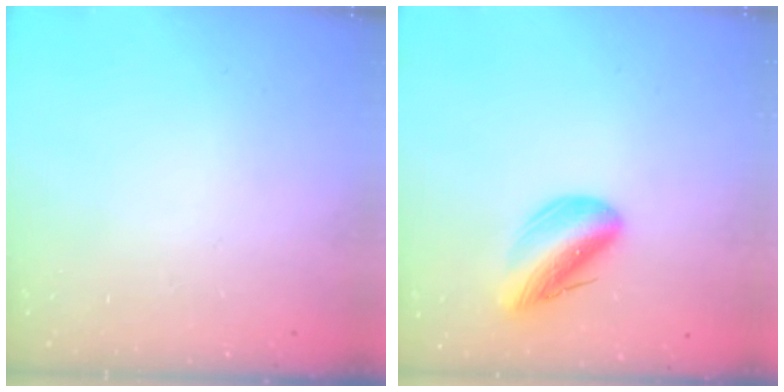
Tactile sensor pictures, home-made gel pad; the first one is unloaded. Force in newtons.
{"total": 11.5, "press": 11.2, "slide": 2.8}